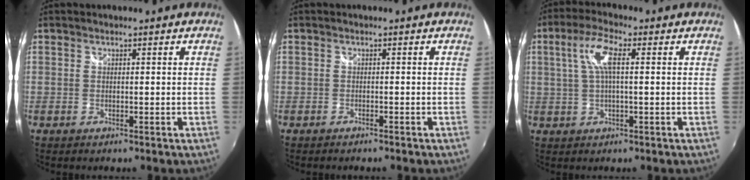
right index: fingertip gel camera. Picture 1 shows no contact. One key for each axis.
{"total": 1.2, "fx": -1.1, "fy": 0.3, "fz": 0.4, "tx": -0.016, "ty": -0.004, "tz": -0.020}
{"total": 6.5, "fx": 1.3, "fy": 1.6, "fz": 6.2, "tx": -0.121, "ty": 0.010, "tz": 0.026}